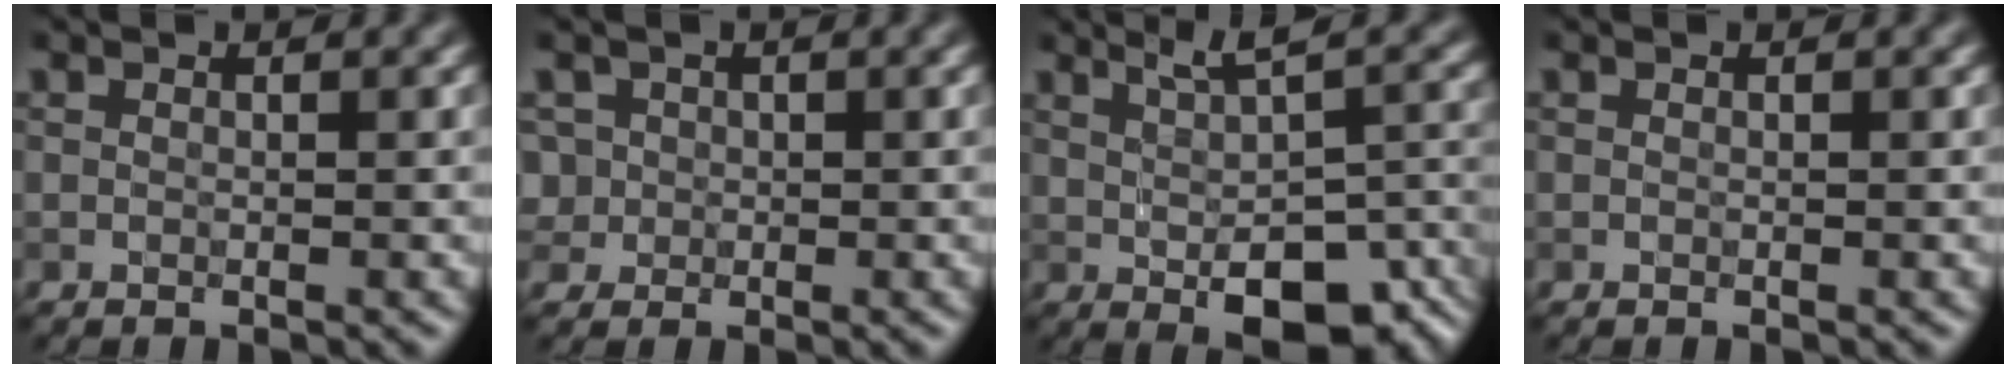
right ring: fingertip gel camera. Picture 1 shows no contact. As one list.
[{"total": 3.2, "force": [0.5, 3.0, 1.0], "torque": [-0.012, 0.018, 0.007]}, {"total": 7.9, "force": [-0.4, 2.9, 7.3], "torque": [-0.102, -0.009, 0.007]}, {"total": 0.0}]